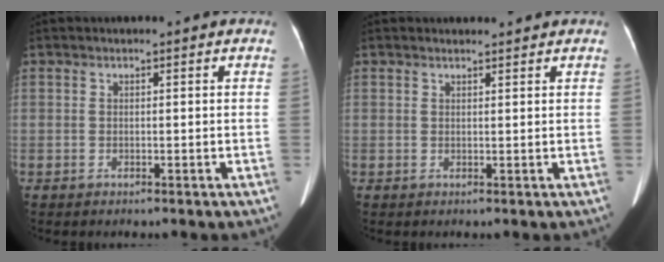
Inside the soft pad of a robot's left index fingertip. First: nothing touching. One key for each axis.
{"total": 1.8, "fx": 1.8, "fy": 0.3, "fz": 0.2, "tx": -0.010, "ty": 0.006, "tz": 0.027}